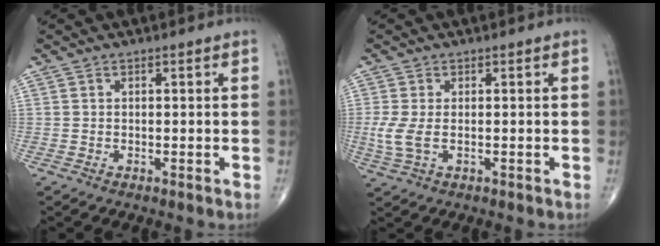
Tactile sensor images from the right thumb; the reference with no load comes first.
{"total": 4.1, "force": [-0.5, 2.0, 3.6], "torque": [-0.096, -0.006, -0.007]}